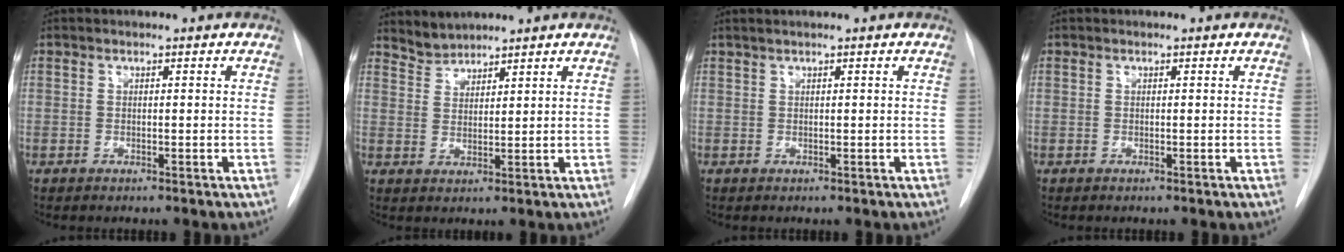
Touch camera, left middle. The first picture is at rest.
{"total": 2.9, "force": [2.8, 0.5, -0.5], "torque": [0.011, 0.004, 0.060]}
{"total": 1.1, "force": [0.8, -0.2, 0.8], "torque": [-0.021, 0.013, 0.018]}
{"total": 0.0}